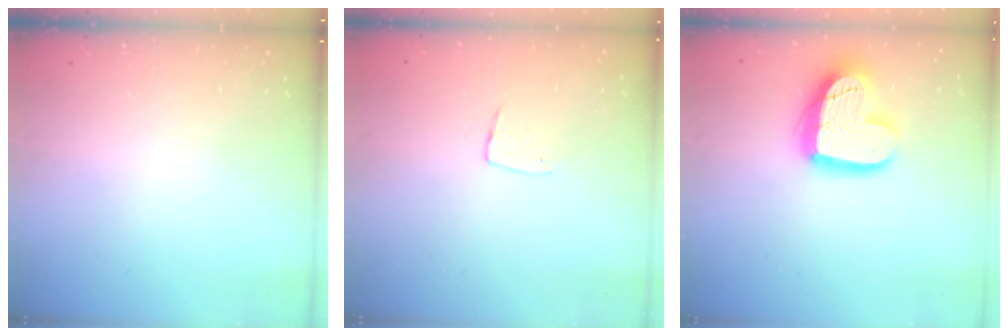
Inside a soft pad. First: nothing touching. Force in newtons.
{"total": 5.3, "press": 5.3, "slide": 0.3}
{"total": 16.1, "press": 16.1, "slide": 1.0}